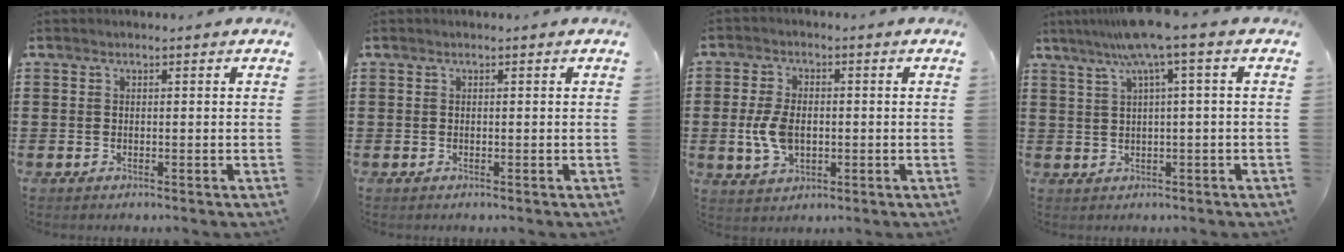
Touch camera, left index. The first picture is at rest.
{"total": 0.0}
{"total": 6.5, "force": [-0.4, 4.0, 5.1], "torque": [-0.122, 0.001, -0.013]}
{"total": 6.8, "force": [3.0, -0.6, 6.1], "torque": [-0.122, -0.005, 0.051]}